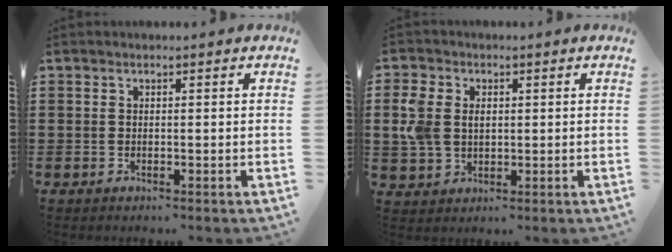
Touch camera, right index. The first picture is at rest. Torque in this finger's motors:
{"motor_torque": [0.50, 0.23, 0.43, 0.11]}